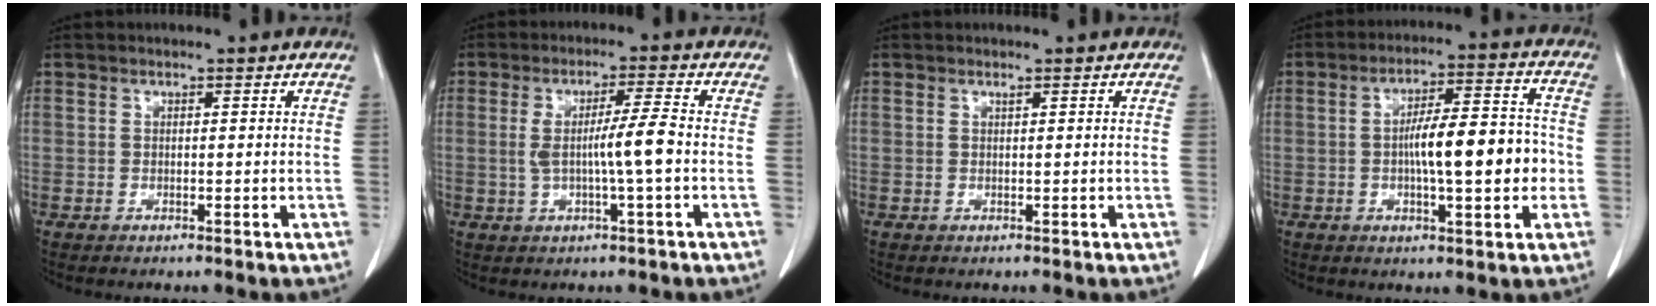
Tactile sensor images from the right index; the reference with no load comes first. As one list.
[{"total": 6.6, "force": [-0.5, -0.5, 6.5], "torque": [-0.116, 0.001, -0.007]}, {"total": 0.0}, {"total": 11.6, "force": [-1.4, 2.4, 11.2], "torque": [-0.183, 0.020, -0.021]}]